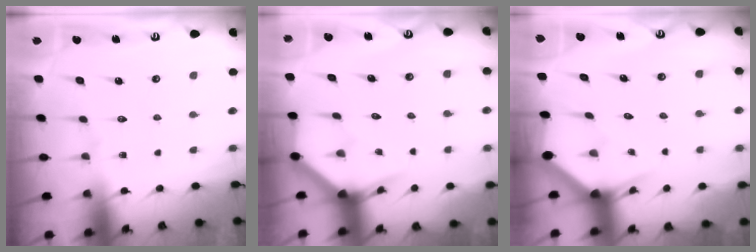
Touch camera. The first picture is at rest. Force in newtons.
{"total": 4.0, "press": 4.0, "slide": 0.2}
{"total": 2.8, "press": 2.8, "slide": 0.2}